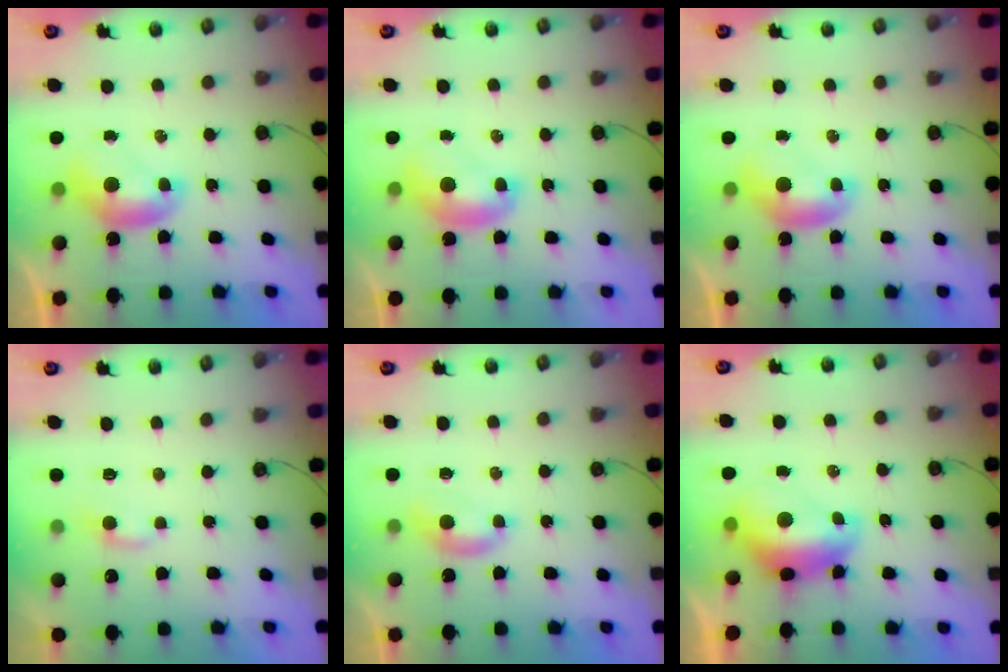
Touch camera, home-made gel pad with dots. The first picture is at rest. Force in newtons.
{"total": 1.6, "press": 1.6, "slide": 0.1}
{"total": 0.0}
{"total": 2.5, "press": 2.4, "slide": 0.4}
{"total": 1.6, "press": 1.5, "slide": 0.5}
{"total": 2.6, "press": 2.5, "slide": 0.7}